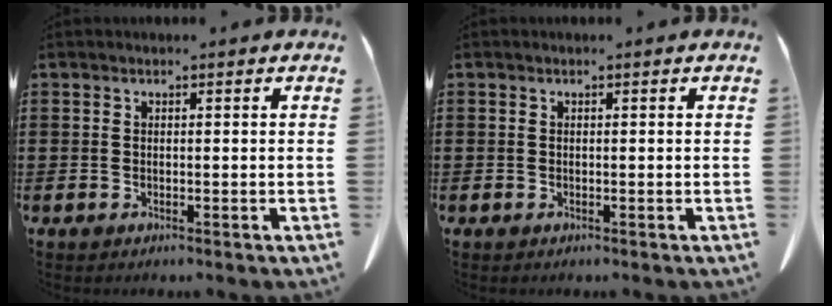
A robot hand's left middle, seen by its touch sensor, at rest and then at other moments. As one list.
[{"total": 0.0}]